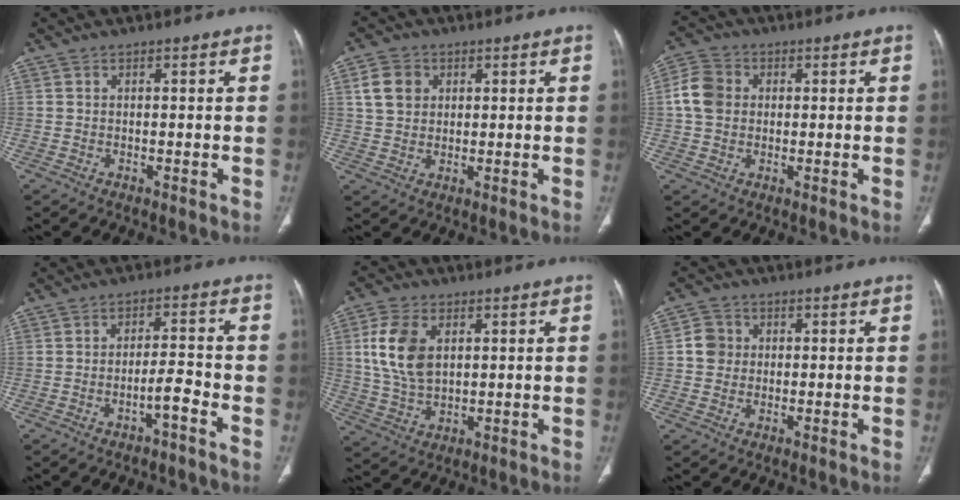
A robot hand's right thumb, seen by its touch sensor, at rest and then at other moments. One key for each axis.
{"total": 6.0, "fx": 1.9, "fy": 4.9, "fz": 2.9, "tx": -0.036, "ty": 0.001, "tz": 0.034}
{"total": 6.7, "fx": 0.7, "fy": 5.6, "fz": 3.7, "tx": -0.066, "ty": 0.013, "tz": 0.007}
{"total": 4.0, "fx": -2.5, "fy": 0.5, "fz": 3.1, "tx": -0.055, "ty": 0.029, "tz": -0.041}
{"total": 10.5, "fx": 2.6, "fy": 6.7, "fz": 7.7, "tx": -0.148, "ty": -0.003, "tz": 0.056}
{"total": 4.1, "fx": 0.4, "fy": 3.9, "fz": 1.4, "tx": -0.010, "ty": 0.006, "tz": 0.002}